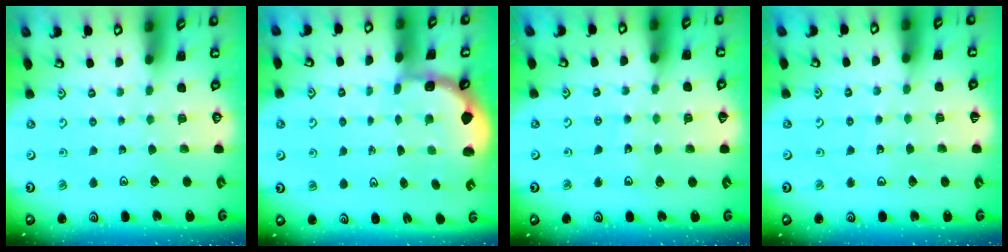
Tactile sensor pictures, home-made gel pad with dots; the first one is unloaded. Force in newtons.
{"total": 1.8, "press": 1.6, "slide": 0.8}
{"total": 5.5, "press": 4.9, "slide": 2.4}
{"total": 2.7, "press": 2.7, "slide": 0.3}